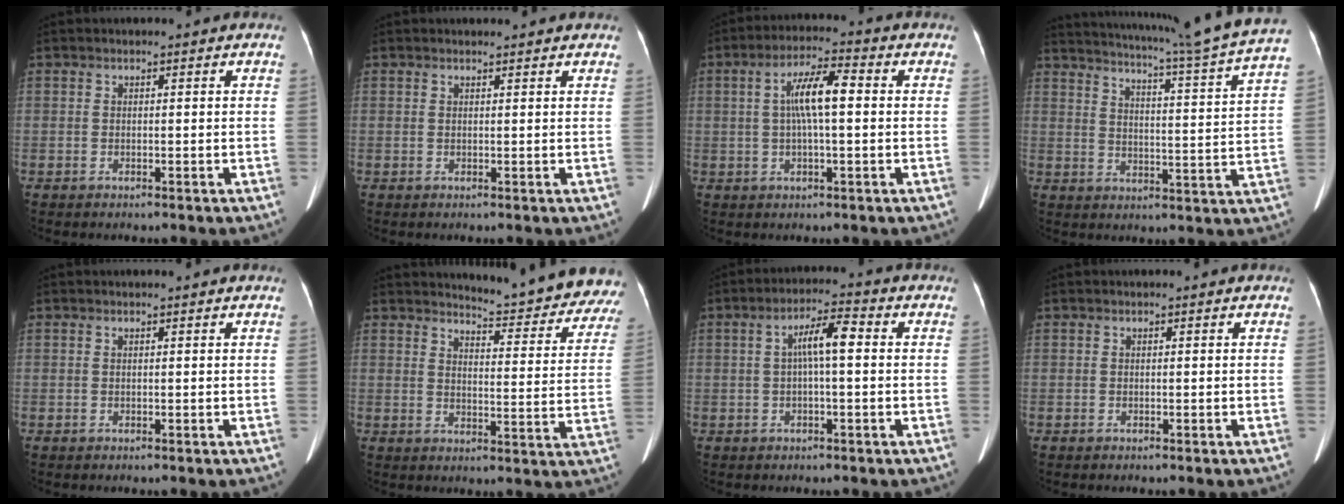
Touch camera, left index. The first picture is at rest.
{"total": 3.0, "force": [2.9, 0.4, 0.7], "torque": [-0.014, 0.014, 0.031]}
{"total": 7.2, "force": [0.7, 1.3, 7.0], "torque": [-0.134, 0.019, 0.010]}
{"total": 23.3, "force": [20.0, -1.8, 11.7], "torque": [-0.194, -0.048, 0.256]}
{"total": 0.7, "force": [0.7, 0.0, 0.2], "torque": [-0.006, 0.005, 0.012]}
{"total": 17.2, "force": [16.5, 2.1, 4.3], "torque": [-0.033, -0.078, 0.176]}
{"total": 5.4, "force": [0.4, 0.9, 5.3], "torque": [-0.092, 0.020, 0.005]}
{"total": 0.0}